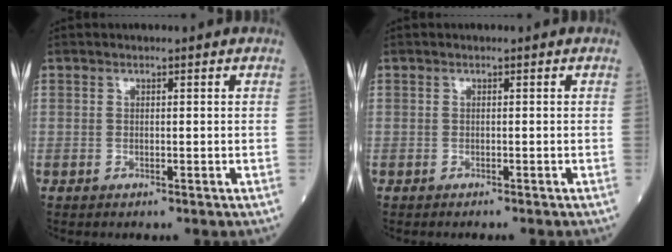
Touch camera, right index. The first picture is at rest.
{"total": 1.6, "force": [-1.5, 0.0, 0.7], "torque": [-0.009, 0.002, -0.018]}